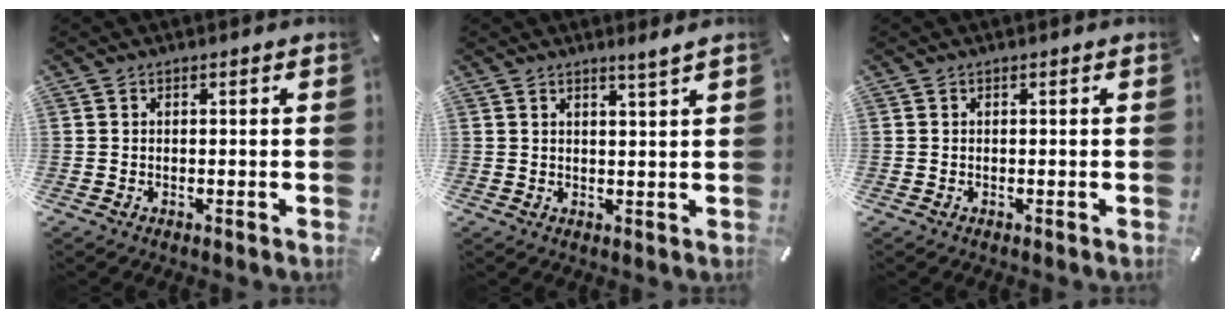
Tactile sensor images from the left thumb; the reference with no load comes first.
{"total": 2.6, "force": [2.2, -0.6, 1.2], "torque": [-0.025, -0.014, 0.038]}
{"total": 0.0}